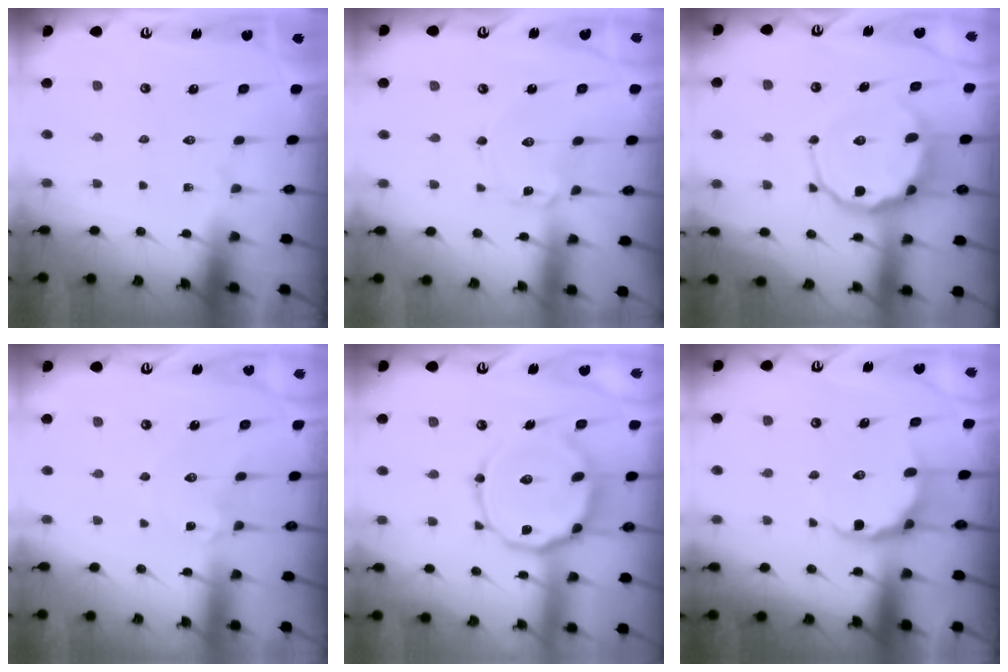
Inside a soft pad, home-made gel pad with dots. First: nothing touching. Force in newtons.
{"total": 1.8, "press": 1.8, "slide": 0.1}
{"total": 10.1, "press": 9.5, "slide": 3.4}
{"total": 1.2, "press": 1.2, "slide": 0.3}
{"total": 17.9, "press": 17.8, "slide": 1.3}
{"total": 7.5, "press": 7.2, "slide": 2.2}